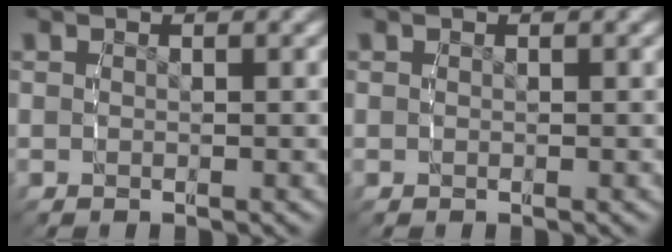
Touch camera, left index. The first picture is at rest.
{"total": 0.0}